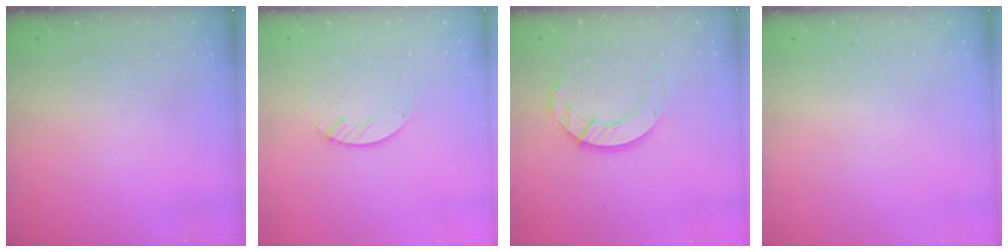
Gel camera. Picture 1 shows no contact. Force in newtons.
{"total": 2.4, "press": 2.4, "slide": 0.2}
{"total": 9.8, "press": 9.8, "slide": 0.9}
{"total": 0.0}